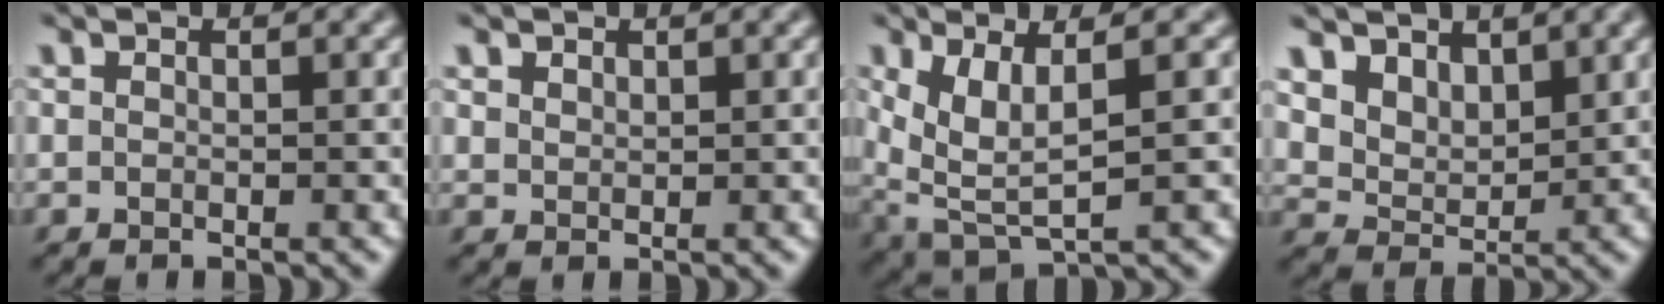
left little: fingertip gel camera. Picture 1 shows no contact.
{"total": 1.0, "force": [0.8, 0.6, 0.2], "torque": [-0.010, -0.002, 0.019]}
{"total": 5.1, "force": [1.1, 1.6, 4.7], "torque": [-0.113, -0.009, 0.029]}
{"total": 4.5, "force": [3.2, 2.6, 1.9], "torque": [-0.063, -0.022, 0.075]}